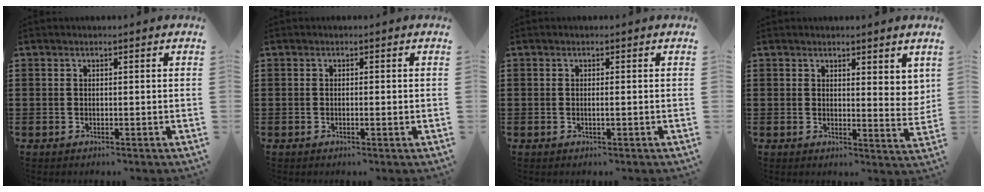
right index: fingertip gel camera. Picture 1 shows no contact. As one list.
[{"total": 0.7, "force": [-0.3, -0.1, 0.7], "torque": [-0.012, -0.003, -0.004]}, {"total": 0.7, "force": [-0.2, -0.1, 0.6], "torque": [-0.011, -0.004, -0.003]}, {"total": 2.9, "force": [2.3, 1.1, 1.4], "torque": [-0.018, -0.002, 0.040]}]